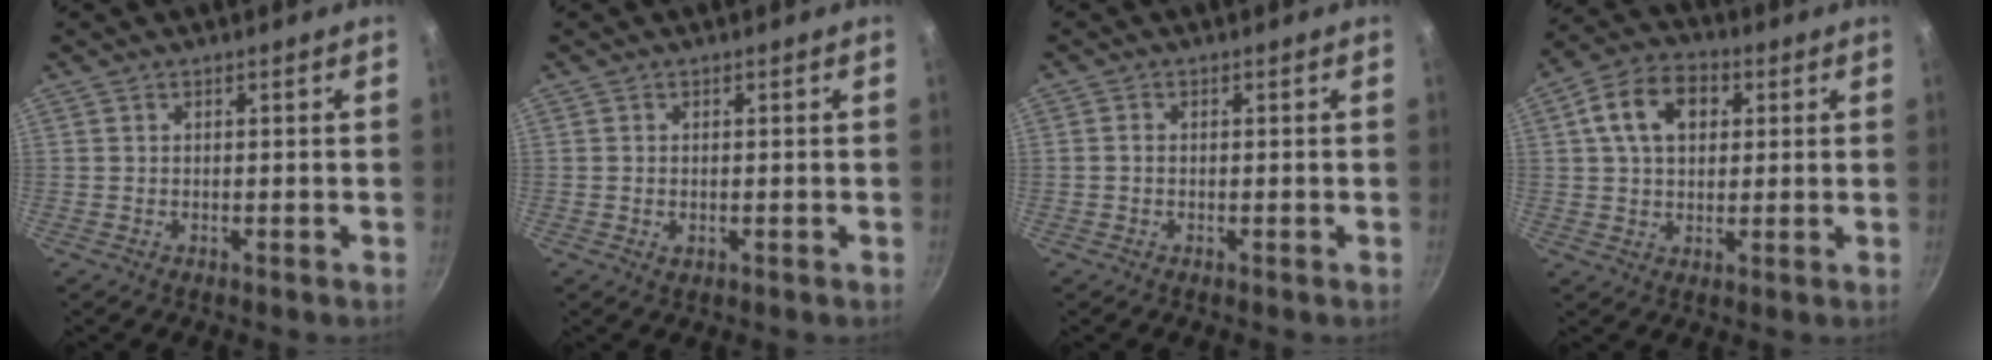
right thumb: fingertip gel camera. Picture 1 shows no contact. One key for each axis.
{"total": 1.2, "fx": -0.2, "fy": 0.8, "fz": 0.9, "tx": -0.015, "ty": -0.001, "tz": -0.002}
{"total": 1.0, "fx": -0.2, "fy": 0.8, "fz": 0.6, "tx": -0.011, "ty": 0.006, "tz": -0.004}
{"total": 11.2, "fx": 3.0, "fy": 7.8, "fz": 7.4, "tx": -0.109, "ty": 0.014, "tz": 0.037}